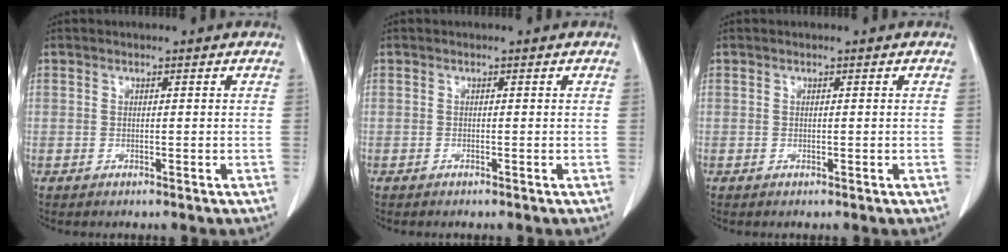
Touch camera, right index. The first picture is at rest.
{"total": 0.0}
{"total": 0.0}